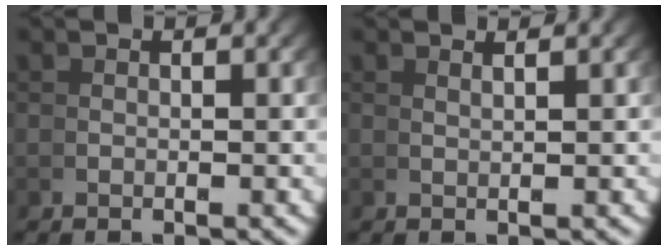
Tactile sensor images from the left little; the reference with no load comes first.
{"total": 1.5, "force": [1.1, -1.0, 0.0], "torque": [0.007, 0.003, 0.022]}